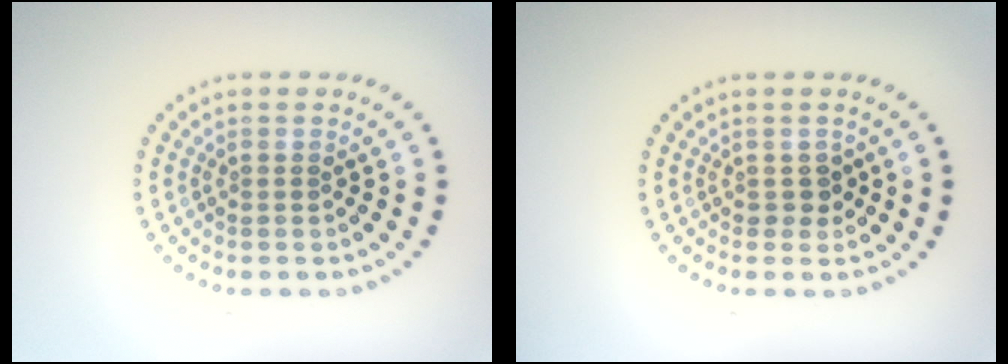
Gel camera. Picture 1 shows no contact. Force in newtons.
{"total": 1.1, "press": 1.0, "slide": 0.5}